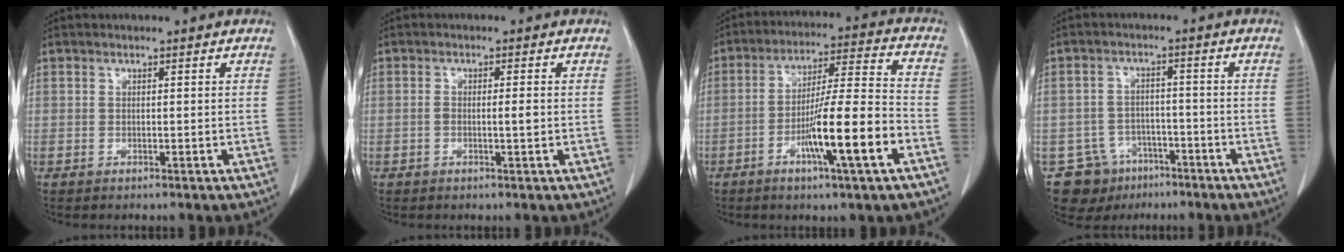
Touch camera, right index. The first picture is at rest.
{"total": 1.8, "force": [-0.2, 0.2, 1.8], "torque": [-0.034, 0.003, -0.002]}
{"total": 13.3, "force": [-5.2, 0.0, 12.3], "torque": [-0.212, -0.002, -0.087]}
{"total": 7.7, "force": [-5.0, 5.9, 0.4], "torque": [-0.008, 0.019, -0.070]}